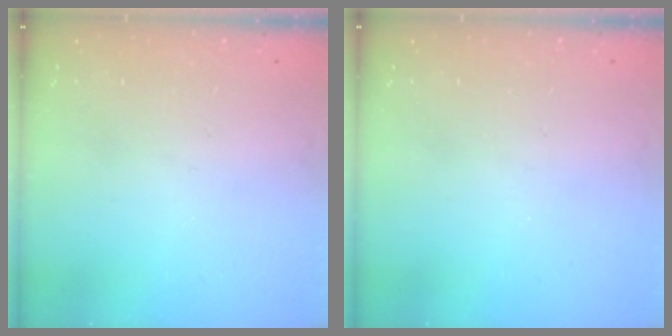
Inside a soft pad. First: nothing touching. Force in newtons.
{"total": 0.0}